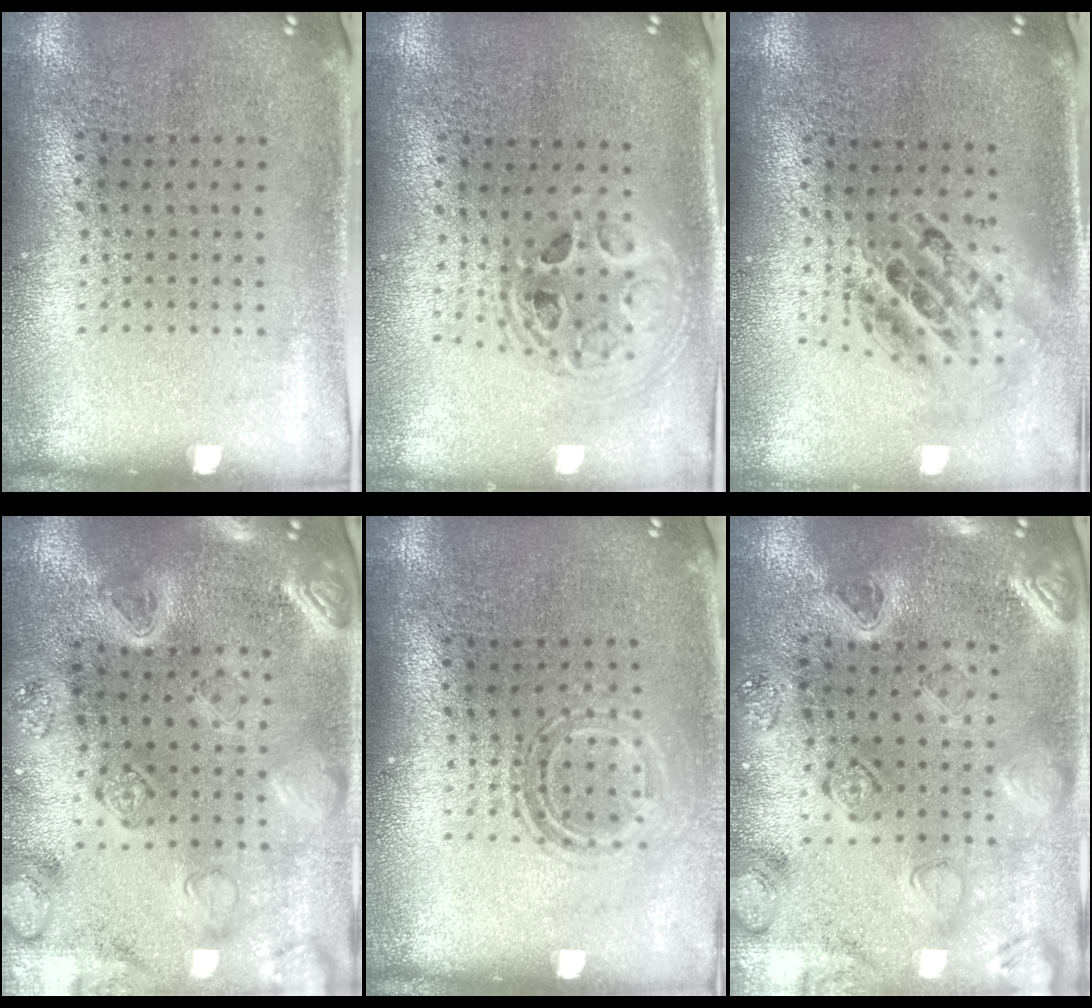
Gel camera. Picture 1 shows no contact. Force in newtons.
{"total": 2.0, "press": 1.6, "slide": 1.2}
{"total": 2.0, "press": 1.6, "slide": 1.2}
{"total": 3.8, "press": 3.4, "slide": 1.6}
{"total": 1.4, "press": 1.0, "slide": 1.0}
{"total": 2.2, "press": 2.2, "slide": 0.2}